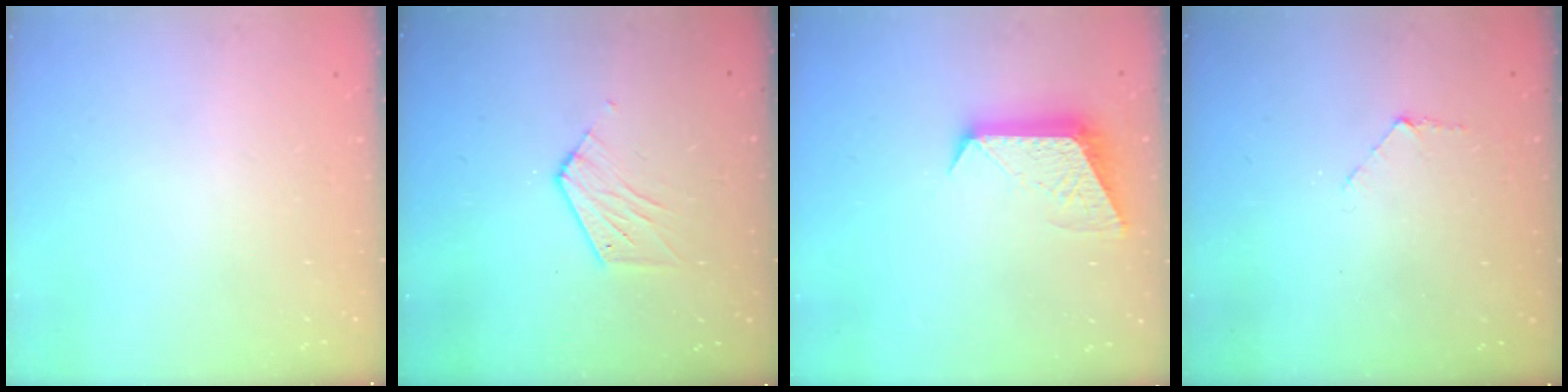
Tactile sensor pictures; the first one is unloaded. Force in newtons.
{"total": 5.8, "press": 5.8, "slide": 0.5}
{"total": 10.0, "press": 10.0, "slide": 0.1}
{"total": 3.9, "press": 3.9, "slide": 0.3}